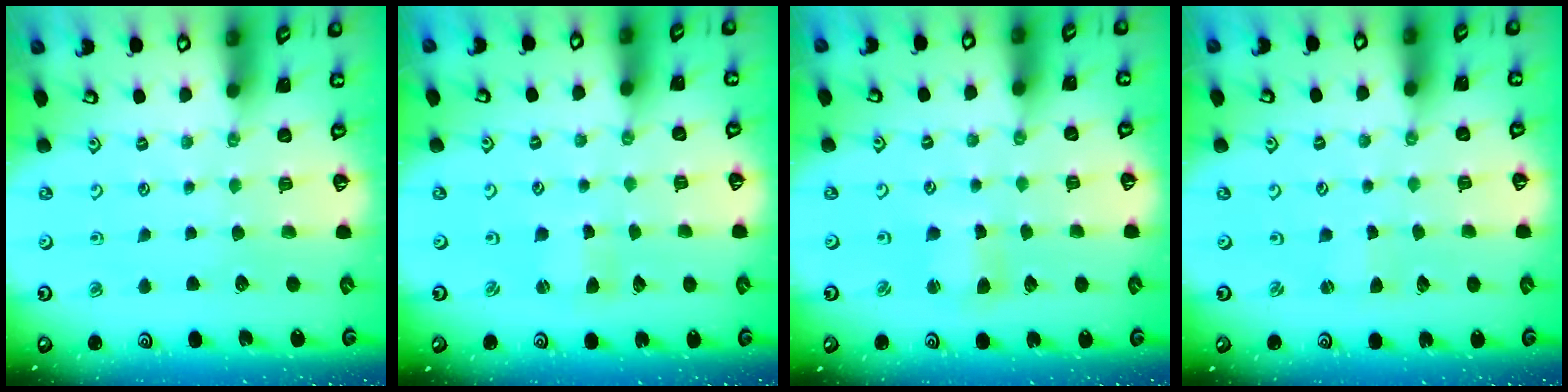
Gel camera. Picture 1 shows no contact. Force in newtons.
{"total": 1.5, "press": 1.4, "slide": 0.3}
{"total": 3.0, "press": 3.0, "slide": 0.2}
{"total": 0.0}